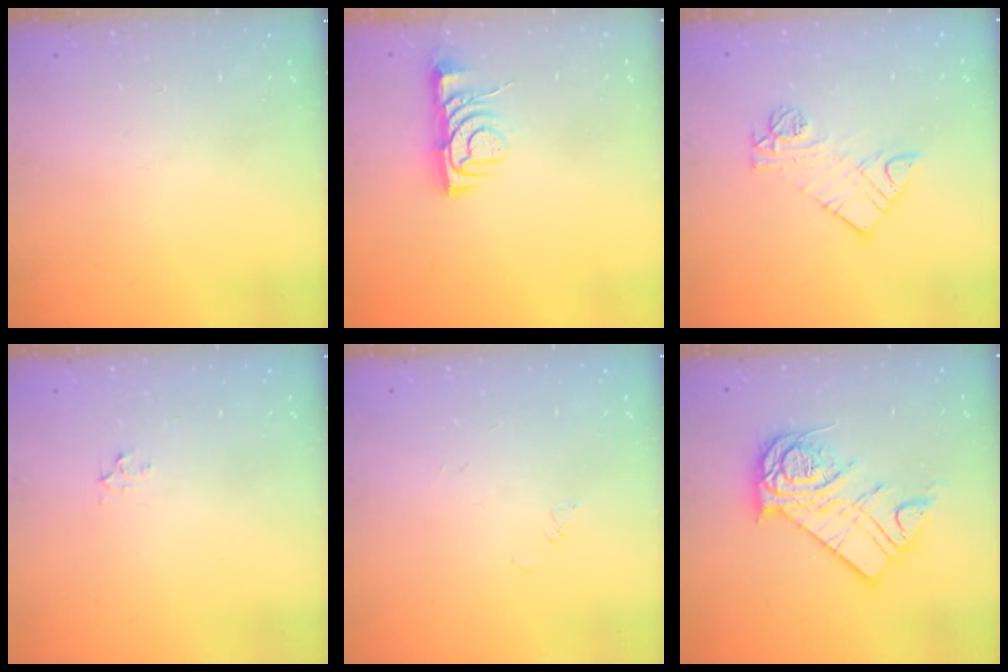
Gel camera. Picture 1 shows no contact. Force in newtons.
{"total": 5.5, "press": 5.4, "slide": 0.7}
{"total": 10.1, "press": 10.0, "slide": 0.7}
{"total": 2.3, "press": 2.3, "slide": 0.2}
{"total": 1.4, "press": 1.3, "slide": 0.3}
{"total": 16.1, "press": 16.1, "slide": 1.4}